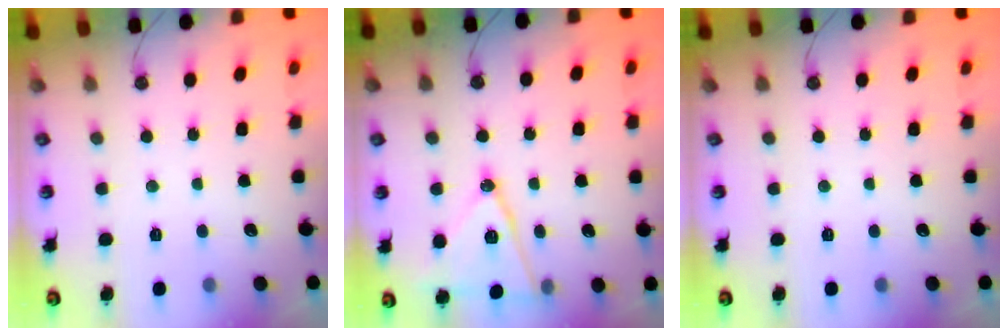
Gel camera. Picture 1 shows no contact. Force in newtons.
{"total": 13.5, "press": 13.0, "slide": 3.6}
{"total": 0.0}